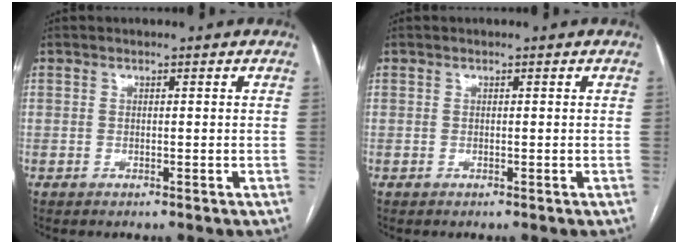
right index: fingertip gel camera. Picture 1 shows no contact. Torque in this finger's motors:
{"motor_torque": [0.00, 0.00, 0.01, 0.00]}